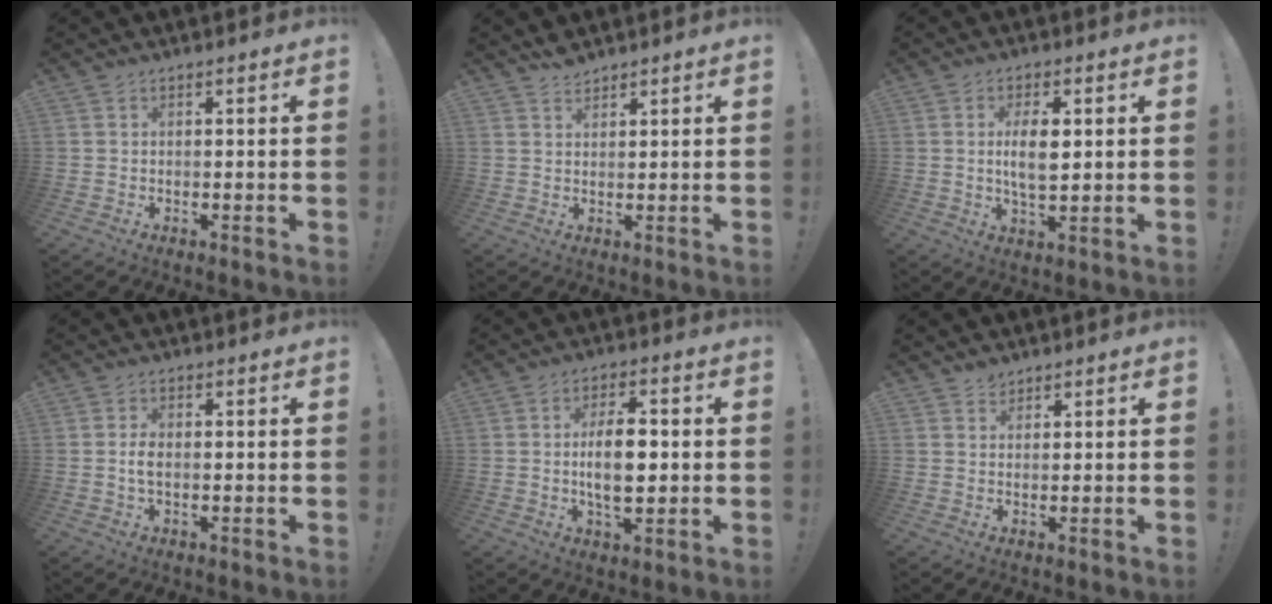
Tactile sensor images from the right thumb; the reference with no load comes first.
{"total": 2.7, "force": [2.5, 0.7, 0.5], "torque": [-0.002, -0.017, 0.046]}
{"total": 7.5, "force": [1.1, 3.4, 6.6], "torque": [-0.122, -0.004, 0.013]}
{"total": 3.2, "force": [-0.3, 1.6, 2.8], "torque": [-0.049, 0.001, -0.009]}
{"total": 10.9, "force": [-0.1, 5.3, 9.5], "torque": [-0.168, -0.002, -0.009]}
{"total": 2.2, "force": [1.7, 1.3, 0.3], "torque": [0.008, -0.012, 0.030]}